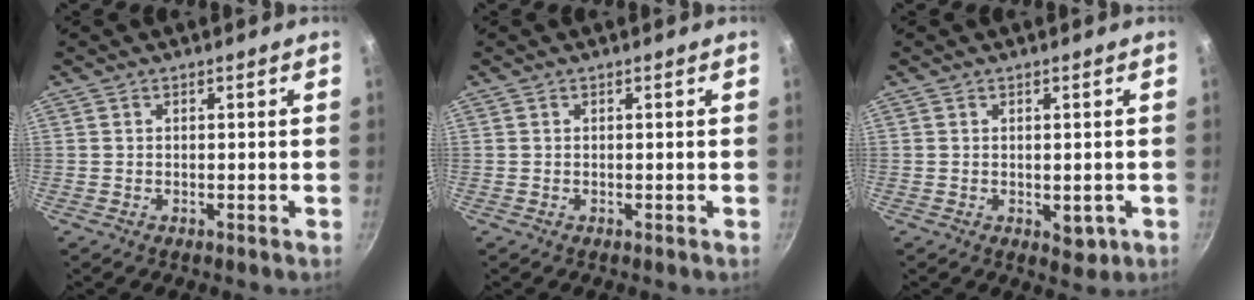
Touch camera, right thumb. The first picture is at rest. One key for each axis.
{"total": 0.0}
{"total": 3.2, "fx": -0.6, "fy": 1.9, "fz": 2.5, "tx": -0.024, "ty": -0.003, "tz": -0.004}